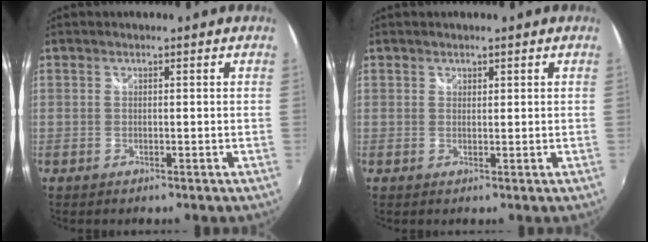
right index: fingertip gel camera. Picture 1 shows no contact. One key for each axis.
{"total": 0.8, "fx": 0.5, "fy": 0.5, "fz": 0.1, "tx": 0.000, "ty": 0.002, "tz": 0.008}